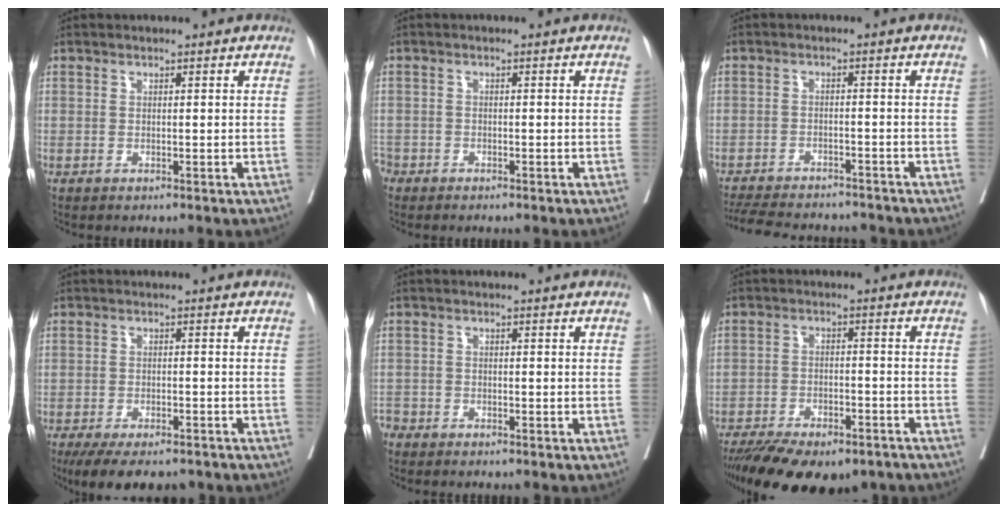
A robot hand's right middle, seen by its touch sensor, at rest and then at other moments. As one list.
[{"total": 2.6, "force": [-2.1, 1.4, 0.5], "torque": [-0.013, -0.001, -0.046]}, {"total": 15.9, "force": [-14.4, 3.2, 5.8], "torque": [-0.143, -0.020, -0.200]}, {"total": 11.6, "force": [-9.4, 3.2, 6.0], "torque": [-0.102, -0.015, -0.134]}, {"total": 2.6, "force": [-2.5, 0.9, 0.3], "torque": [-0.002, -0.003, -0.049]}, {"total": 17.9, "force": [-13.9, 6.0, 9.4], "torque": [-0.189, -0.015, -0.203]}]